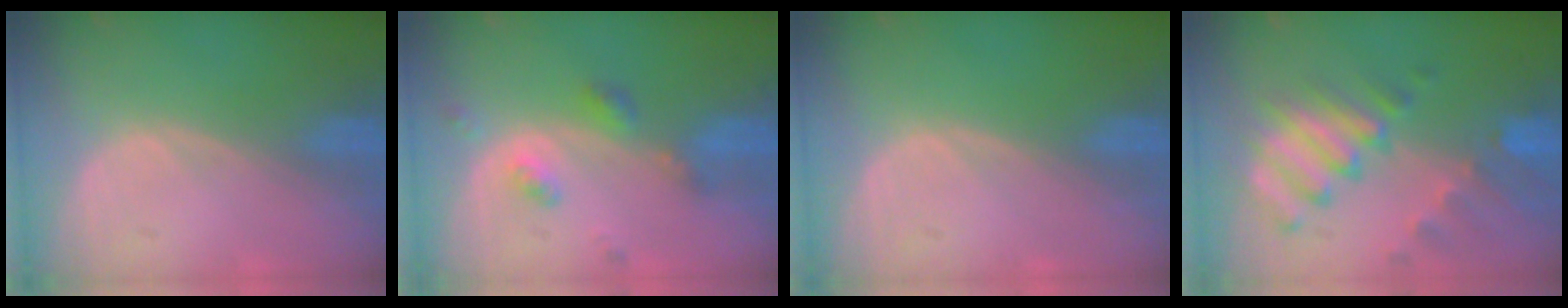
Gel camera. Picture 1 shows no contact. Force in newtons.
{"total": 4.9, "press": 4.4, "slide": 2.2}
{"total": 0.0}
{"total": 10.2, "press": 8.9, "slide": 5.0}